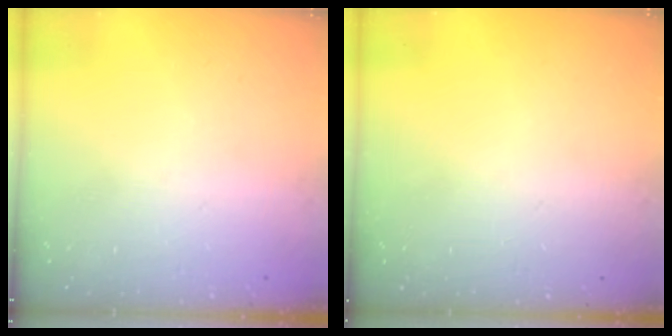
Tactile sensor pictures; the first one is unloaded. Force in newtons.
{"total": 0.0}